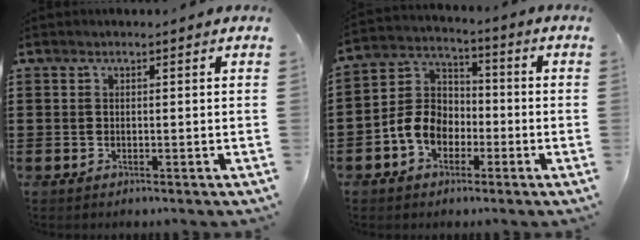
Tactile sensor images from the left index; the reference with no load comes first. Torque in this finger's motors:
{"motor_torque": [1.47, 0.67, 0.34, 0.11]}